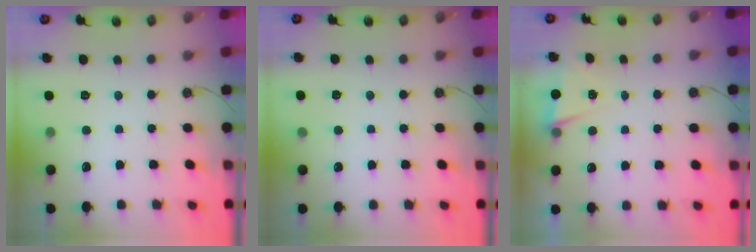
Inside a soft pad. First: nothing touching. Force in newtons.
{"total": 2.8, "press": 2.2, "slide": 1.6}
{"total": 2.4, "press": 2.2, "slide": 1.1}